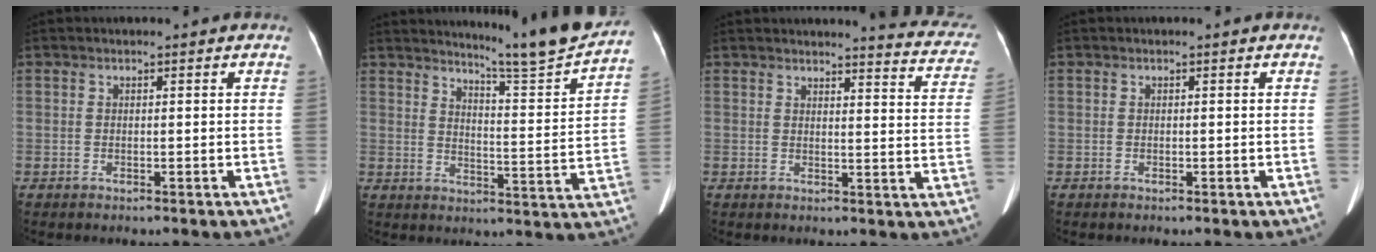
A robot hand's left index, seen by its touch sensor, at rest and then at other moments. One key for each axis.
{"total": 13.5, "fx": 12.8, "fy": -2.0, "fz": 4.0, "tx": -0.065, "ty": -0.061, "tz": 0.168}
{"total": 11.3, "fx": 10.9, "fy": 1.4, "fz": 2.6, "tx": -0.001, "ty": -0.060, "tz": 0.092}
{"total": 0.0}